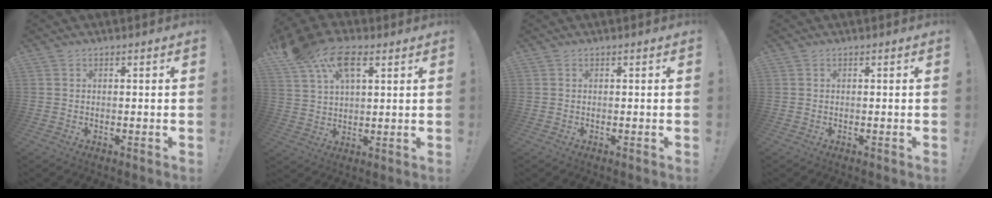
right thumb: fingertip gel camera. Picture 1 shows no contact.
{"total": 14.8, "force": [8.1, 8.2, 9.4], "torque": [-0.180, -0.031, 0.145]}
{"total": 0.0}
{"total": 0.0}